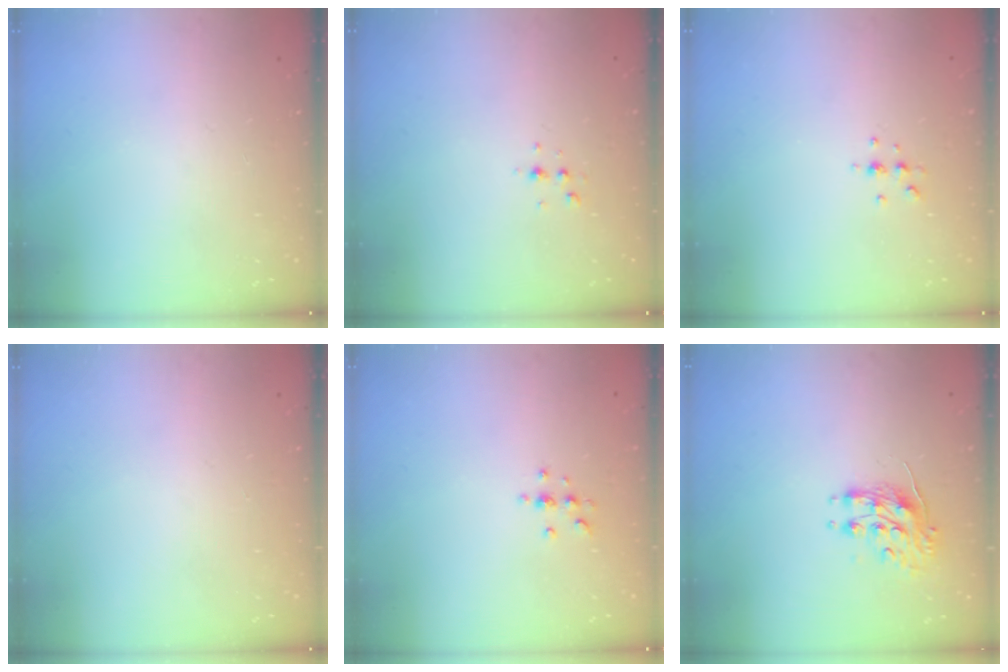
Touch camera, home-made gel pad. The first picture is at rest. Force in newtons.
{"total": 3.6, "press": 3.1, "slide": 1.7}
{"total": 4.4, "press": 4.3, "slide": 0.6}
{"total": 0.0}
{"total": 3.9, "press": 3.8, "slide": 0.5}
{"total": 8.4, "press": 8.3, "slide": 0.4}